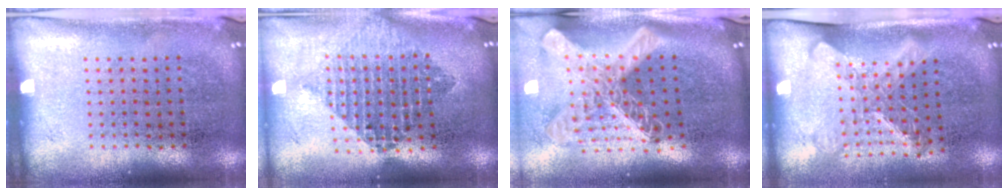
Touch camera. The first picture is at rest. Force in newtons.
{"total": 2.2, "press": 1.7, "slide": 1.3}
{"total": 3.0, "press": 2.0, "slide": 2.2}
{"total": 1.6, "press": 1.3, "slide": 0.9}